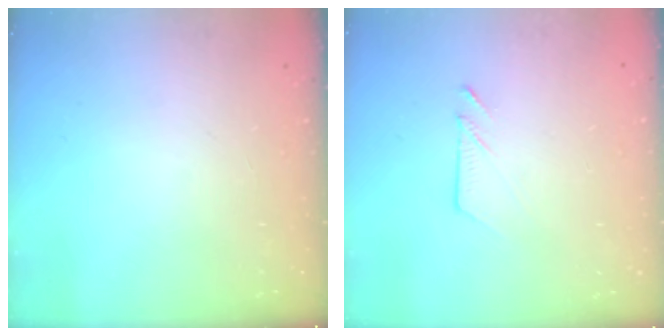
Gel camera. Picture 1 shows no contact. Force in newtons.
{"total": 2.5, "press": 2.5, "slide": 0.4}